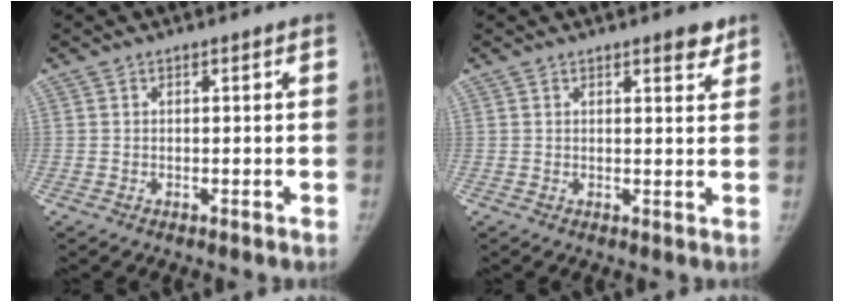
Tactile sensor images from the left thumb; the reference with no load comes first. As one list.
[{"total": 2.2, "force": [1.7, 0.7, 1.2], "torque": [-0.009, -0.011, 0.021]}]